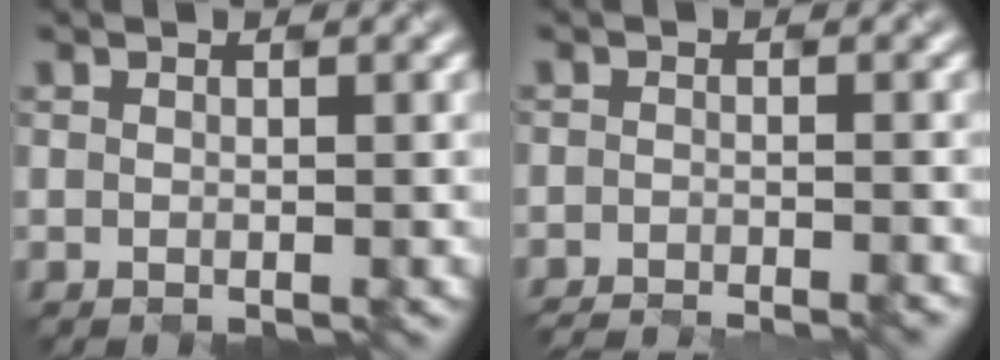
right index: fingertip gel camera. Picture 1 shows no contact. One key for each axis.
{"total": 3.8, "fx": -3.4, "fy": 0.6, "fz": 1.6, "tx": -0.006, "ty": 0.000, "tz": -0.051}